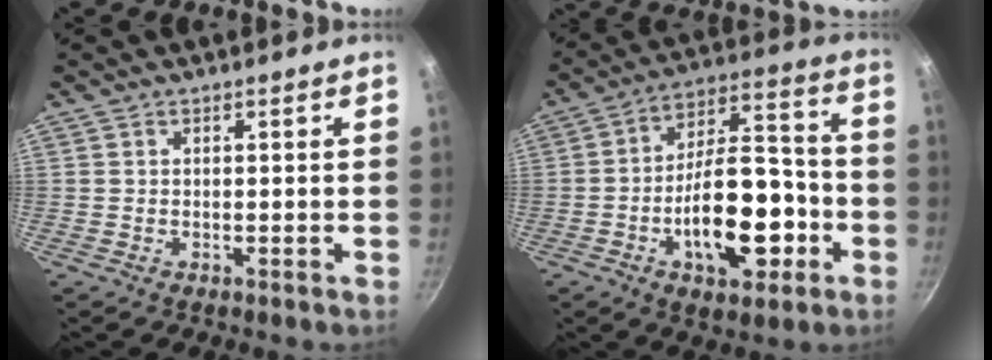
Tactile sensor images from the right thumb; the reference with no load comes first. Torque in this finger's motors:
{"motor_torque": [1.89, 2.29, 0.20, 0.04, 0.14]}